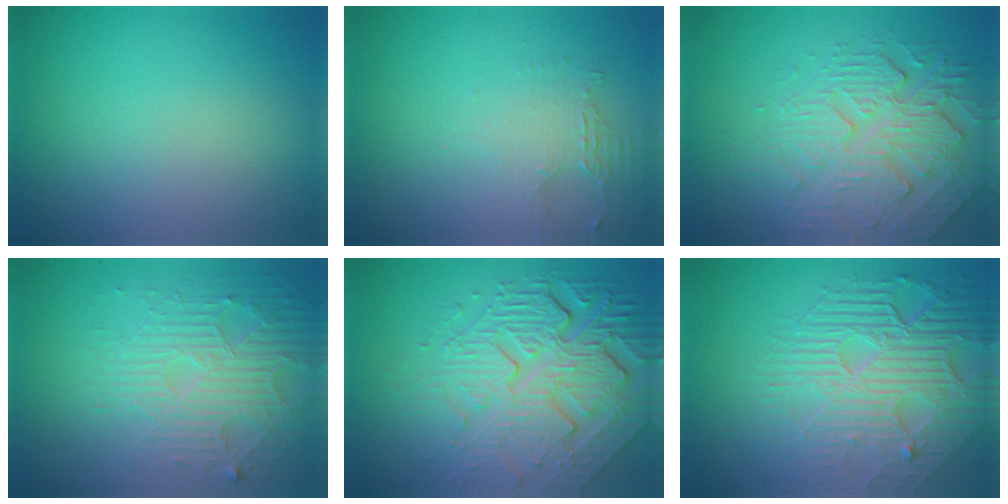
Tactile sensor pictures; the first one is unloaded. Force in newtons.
{"total": 2.1, "press": 2.0, "slide": 0.4}
{"total": 4.4, "press": 4.0, "slide": 1.6}
{"total": 5.4, "press": 3.6, "slide": 4.0}
{"total": 8.5, "press": 5.9, "slide": 6.2}
{"total": 8.6, "press": 5.8, "slide": 6.4}